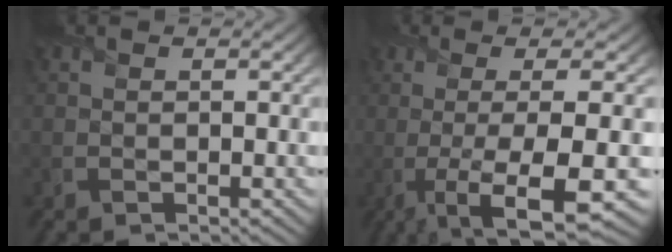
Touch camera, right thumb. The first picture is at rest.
{"total": 11.1, "force": [-2.5, 2.0, 10.6], "torque": [-0.153, 0.011, -0.038]}